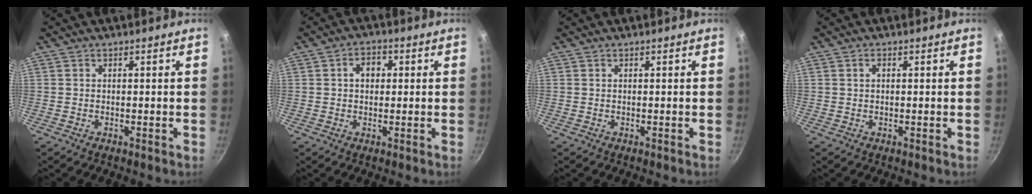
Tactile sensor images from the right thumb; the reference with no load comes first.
{"total": 4.1, "force": [0.7, 3.2, 2.6], "torque": [-0.015, 0.009, 0.006]}
{"total": 0.0}
{"total": 0.8, "force": [0.2, 0.6, 0.6], "torque": [-0.009, 0.005, 0.003]}